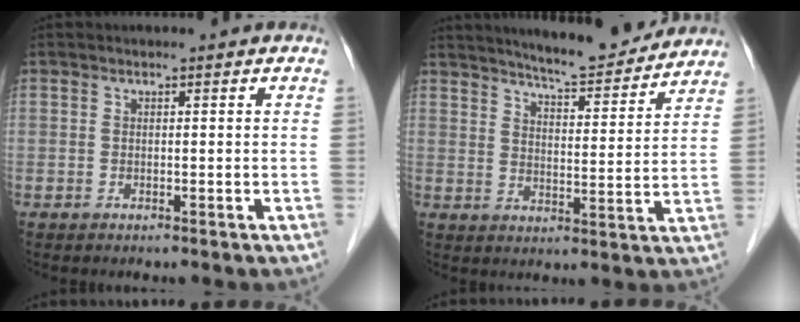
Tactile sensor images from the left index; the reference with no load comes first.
{"total": 12.0, "force": [11.1, 1.0, 4.3], "torque": [-0.064, -0.010, 0.153]}